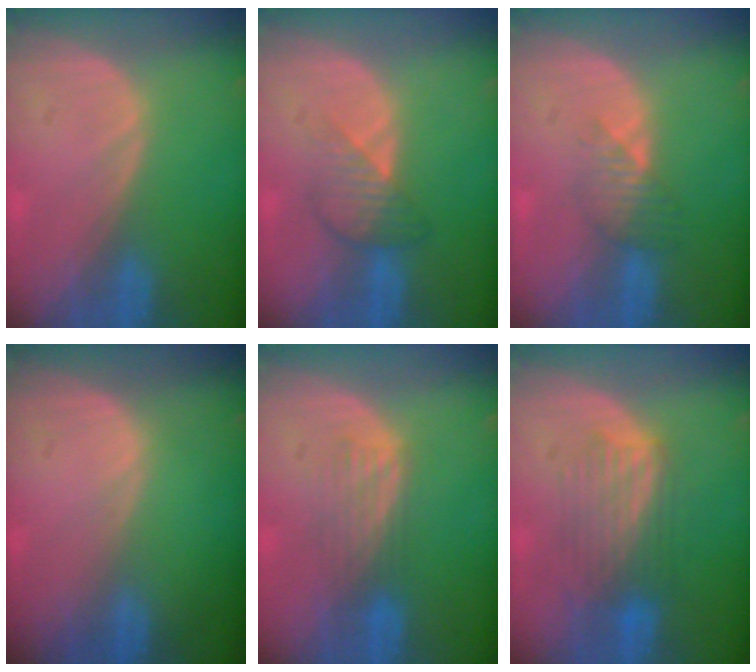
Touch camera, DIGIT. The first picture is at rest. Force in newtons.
{"total": 3.8, "press": 3.8, "slide": 0.0}
{"total": 3.6, "press": 3.2, "slide": 1.6}
{"total": 0.0}
{"total": 4.3, "press": 3.6, "slide": 2.3}
{"total": 6.1, "press": 6.1, "slide": 0.6}